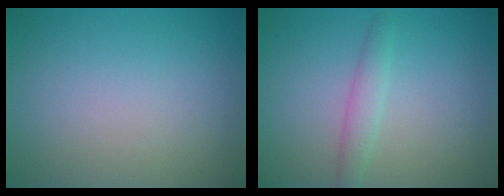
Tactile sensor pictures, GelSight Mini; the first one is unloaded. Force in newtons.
{"total": 1.8, "press": 1.8, "slide": 0.1}